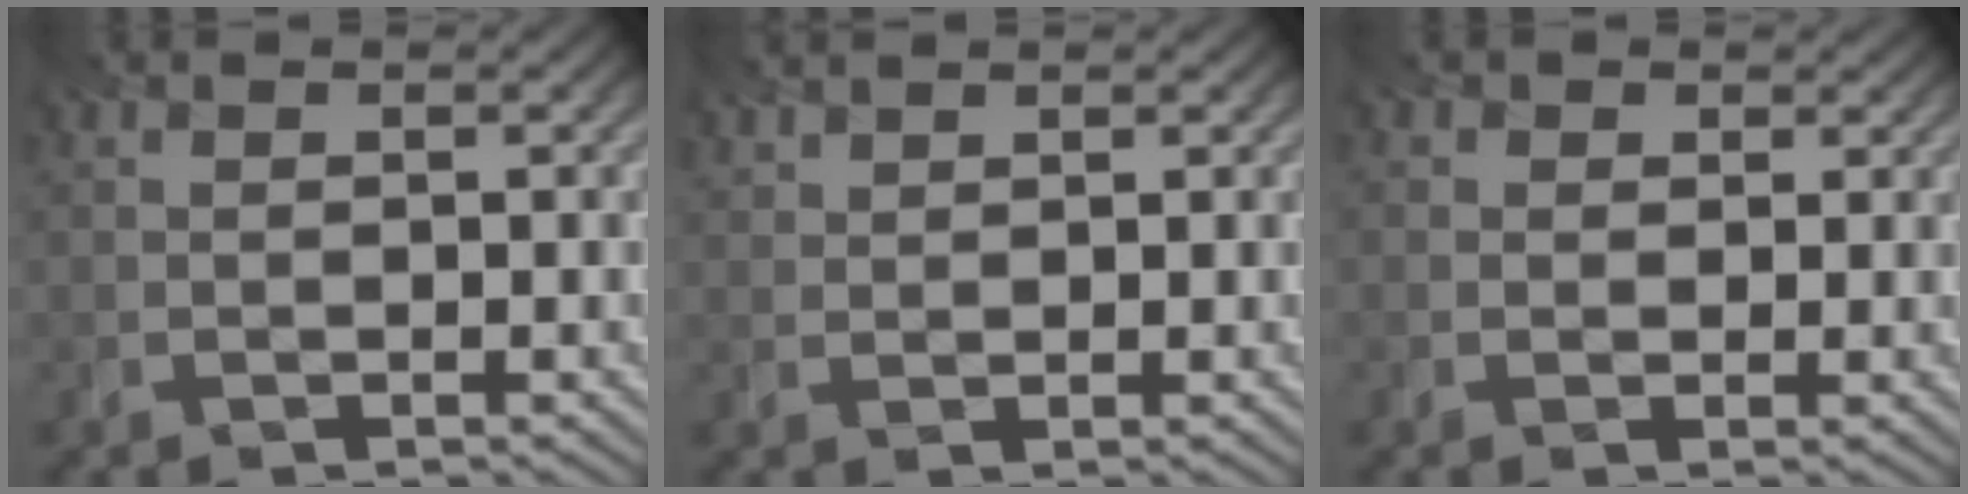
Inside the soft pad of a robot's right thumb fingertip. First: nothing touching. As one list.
[{"total": 1.7, "force": [1.6, 0.3, 0.2], "torque": [-0.010, 0.005, 0.038]}, {"total": 1.5, "force": [0.8, 1.3, 0.2], "torque": [-0.002, -0.006, 0.008]}]